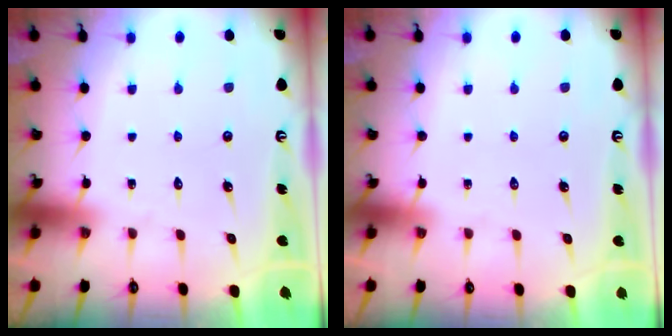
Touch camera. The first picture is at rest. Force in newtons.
{"total": 0.0}